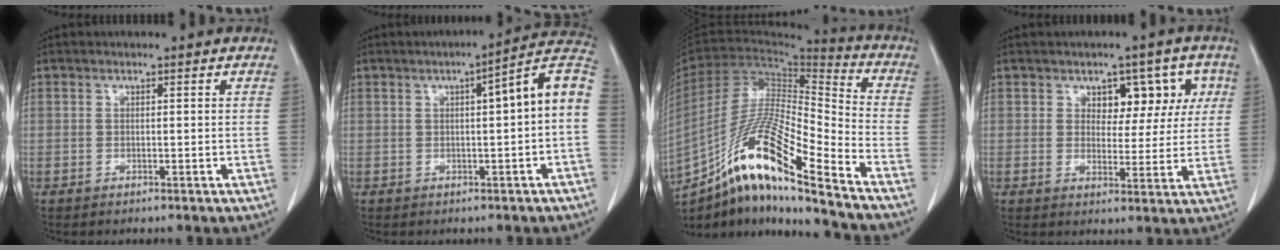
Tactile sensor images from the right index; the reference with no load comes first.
{"total": 9.4, "force": [1.0, 0.6, 9.3], "torque": [-0.123, 0.030, 0.007]}
{"total": 21.2, "force": [-15.3, 0.4, 14.6], "torque": [-0.299, -0.024, -0.286]}
{"total": 6.7, "force": [2.7, 4.3, 4.4], "torque": [-0.038, 0.021, 0.037]}